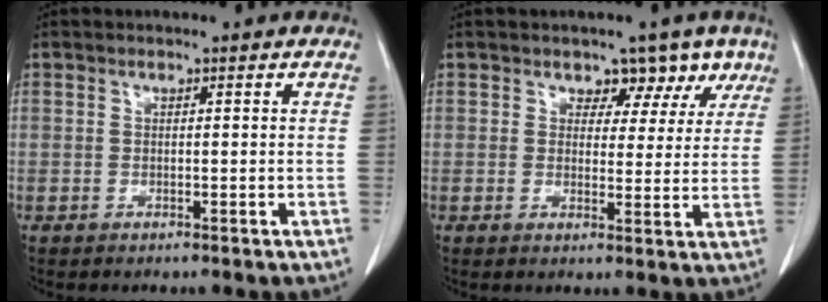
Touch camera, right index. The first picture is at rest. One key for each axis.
{"total": 5.9, "fx": 3.9, "fy": 4.2, "fz": 1.3, "tx": 0.005, "ty": -0.001, "tz": 0.037}